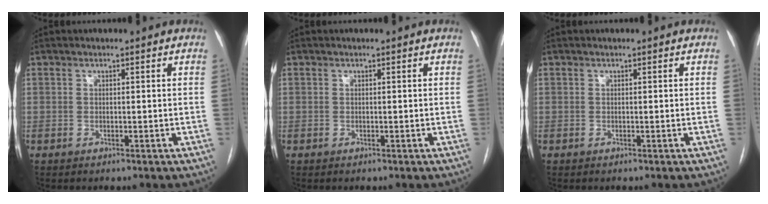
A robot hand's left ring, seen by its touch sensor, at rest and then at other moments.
{"total": 0.0}
{"total": 0.0}